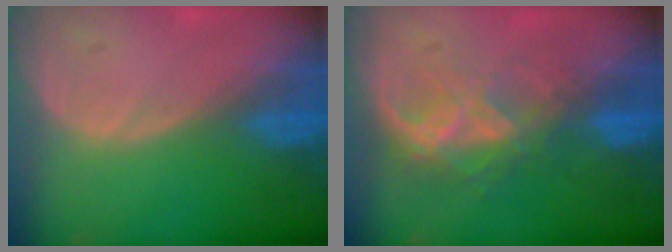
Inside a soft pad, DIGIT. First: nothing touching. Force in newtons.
{"total": 6.7, "press": 6.0, "slide": 3.0}